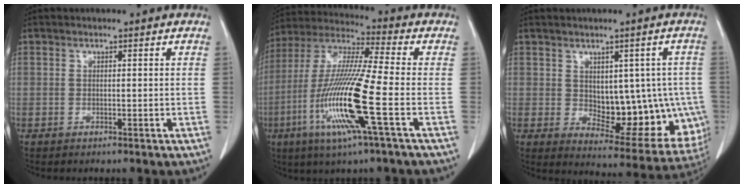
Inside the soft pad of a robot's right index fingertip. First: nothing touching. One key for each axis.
{"total": 16.5, "fx": -5.1, "fy": -0.3, "fz": 15.7, "tx": -0.326, "ty": -0.020, "tz": -0.107}
{"total": 14.4, "fx": -0.9, "fy": 7.7, "fz": 12.2, "tx": -0.136, "ty": 0.007, "tz": 0.011}